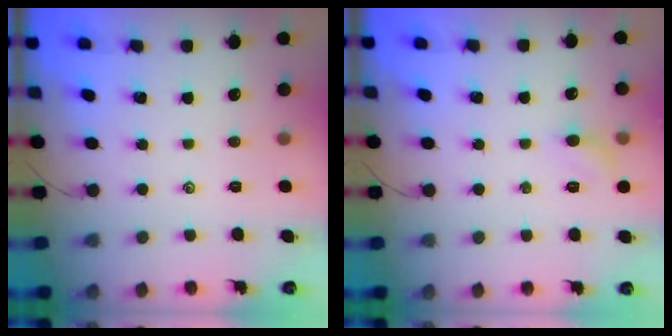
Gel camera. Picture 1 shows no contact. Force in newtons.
{"total": 4.9, "press": 4.6, "slide": 1.7}